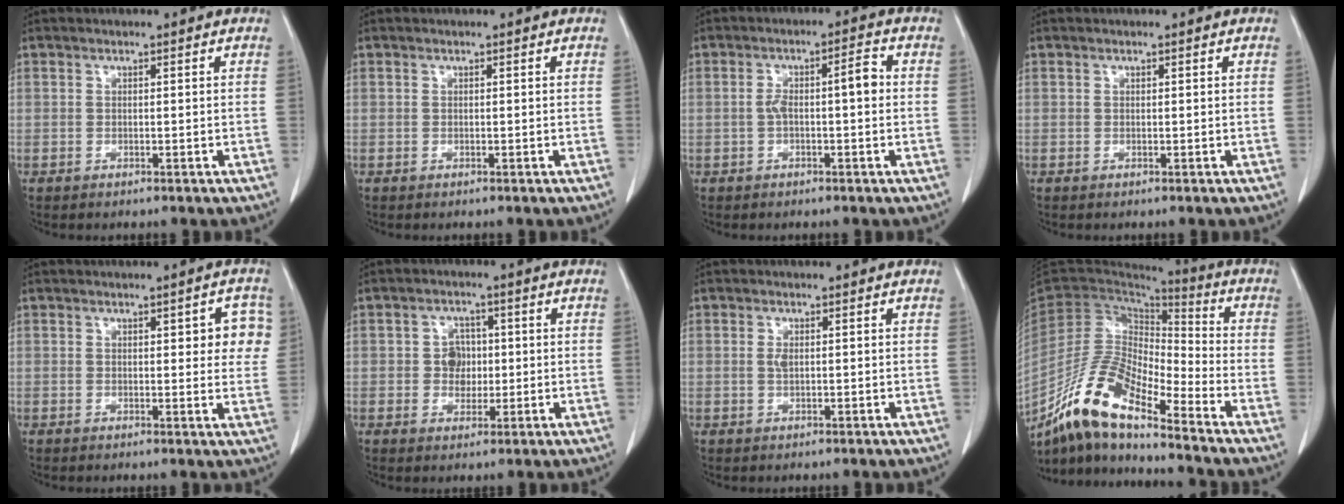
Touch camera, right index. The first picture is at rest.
{"total": 0.0}
{"total": 4.8, "force": [-0.4, 0.9, 4.7], "torque": [-0.081, 0.025, -0.004]}
{"total": 0.0}
{"total": 5.4, "force": [1.6, 1.8, 4.8], "torque": [-0.045, 0.006, 0.016]}
{"total": 3.7, "force": [-0.1, 3.2, 1.9], "torque": [-0.025, 0.009, 0.000]}
{"total": 1.1, "force": [0.0, 0.4, 1.0], "torque": [-0.024, 0.000, 0.001]}
{"total": 14.6, "force": [-11.1, 2.8, 9.0], "torque": [-0.181, 0.002, -0.207]}